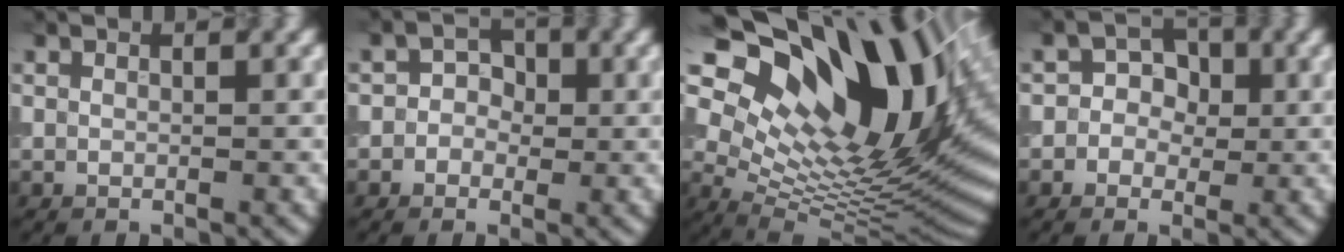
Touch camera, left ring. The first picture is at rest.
{"total": 2.3, "force": [-0.2, 2.1, 0.7], "torque": [0.018, 0.004, -0.020]}
{"total": 19.4, "force": [9.5, 9.6, 13.9], "torque": [-0.199, 0.032, 0.162]}
{"total": 2.9, "force": [-0.1, 2.7, 1.1], "torque": [0.009, 0.007, -0.023]}